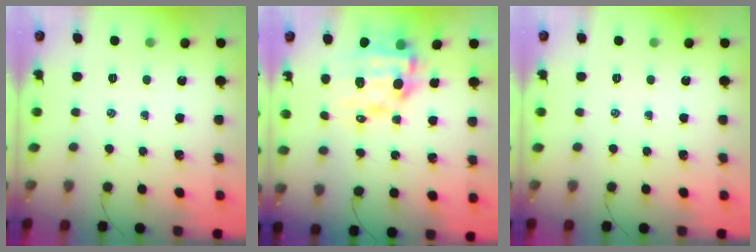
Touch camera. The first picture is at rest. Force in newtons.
{"total": 11.9, "press": 11.5, "slide": 3.2}
{"total": 0.0}